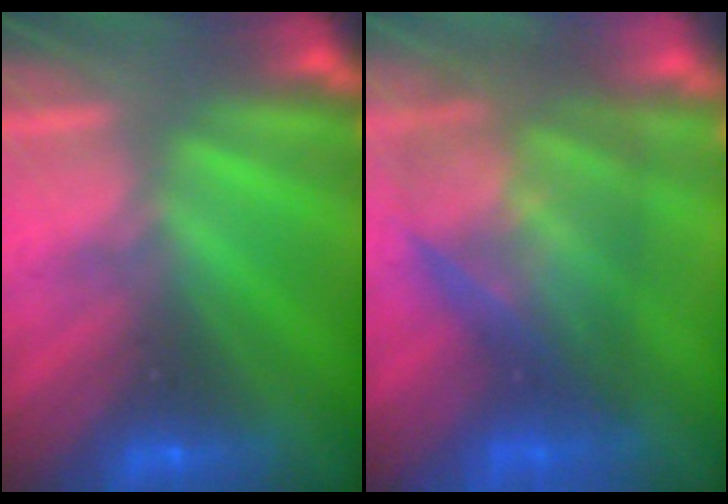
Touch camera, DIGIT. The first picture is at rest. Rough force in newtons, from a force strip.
{"total": 7.5}